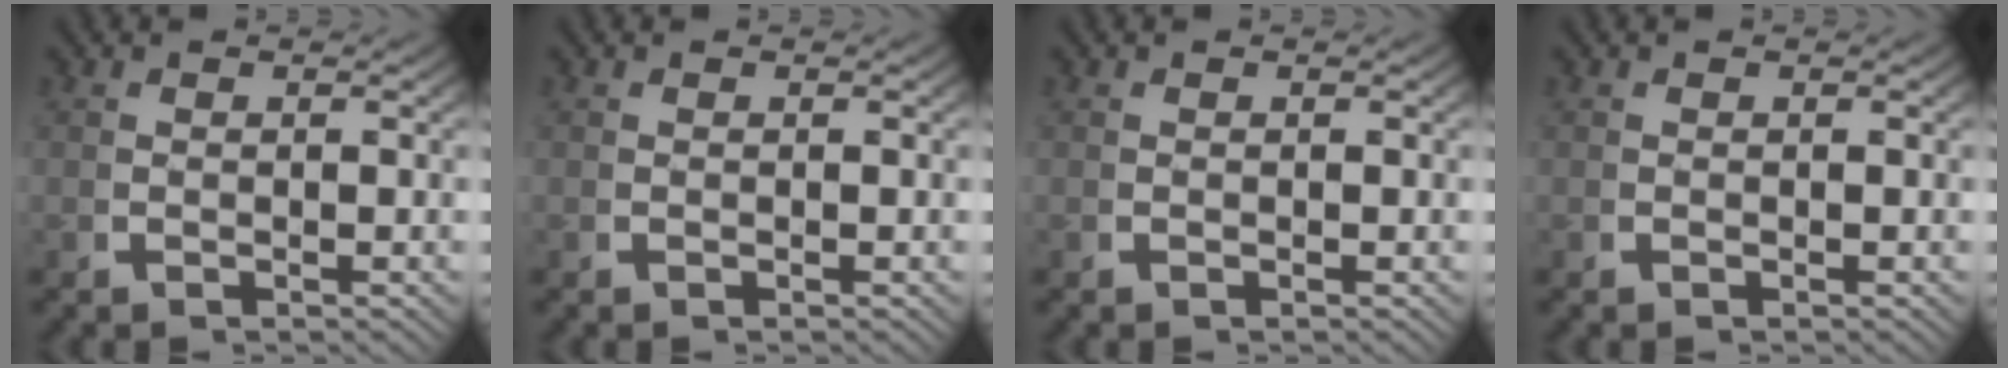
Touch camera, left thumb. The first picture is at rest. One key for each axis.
{"total": 0.0}
{"total": 0.0}
{"total": 0.0}